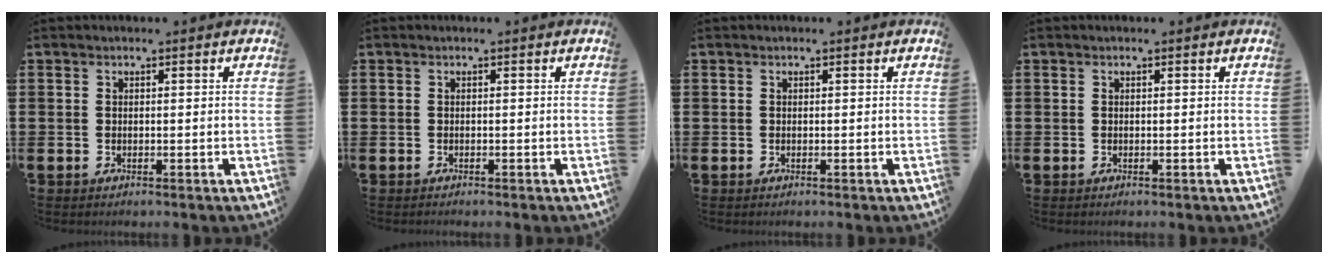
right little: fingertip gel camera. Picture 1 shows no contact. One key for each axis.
{"total": 0.0}
{"total": 0.0}
{"total": 0.0}